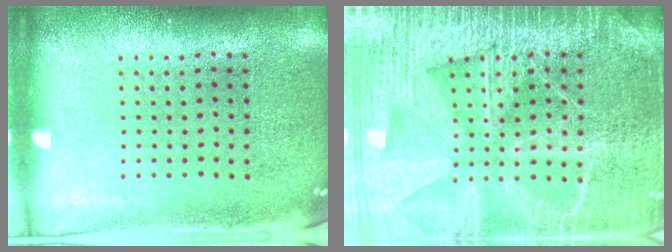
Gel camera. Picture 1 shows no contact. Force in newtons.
{"total": 6.3, "press": 6.3, "slide": 0.7}